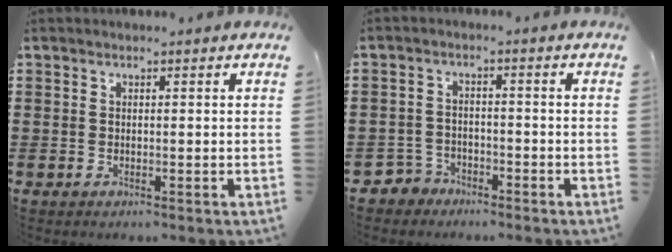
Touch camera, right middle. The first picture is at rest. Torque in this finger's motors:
{"motor_torque": [1.01, 0.26, 0.00, -0.03]}